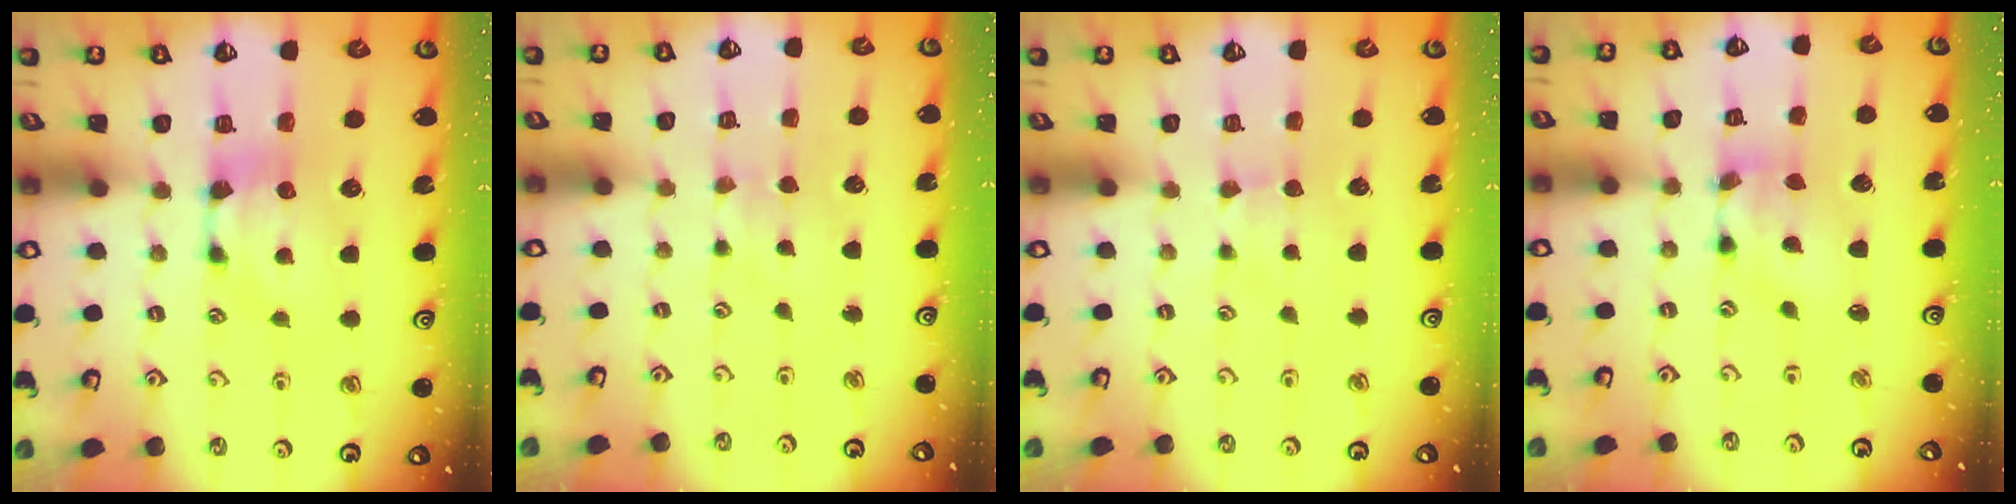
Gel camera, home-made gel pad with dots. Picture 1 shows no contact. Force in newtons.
{"total": 2.5, "press": 2.5, "slide": 0.3}
{"total": 2.3, "press": 2.2, "slide": 0.5}
{"total": 4.1, "press": 3.5, "slide": 2.2}